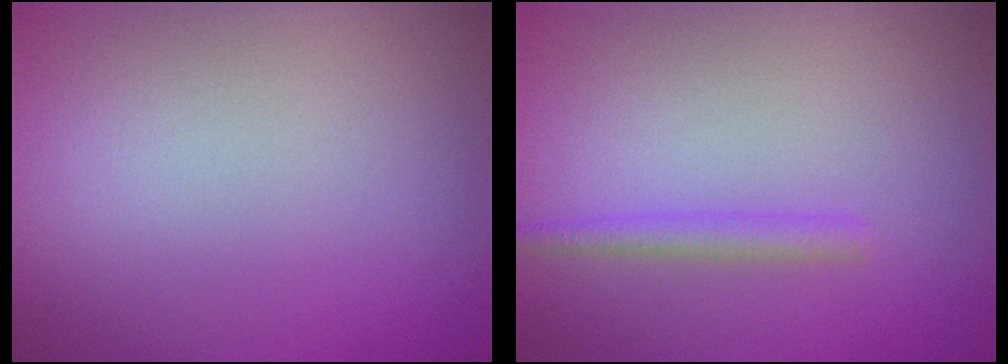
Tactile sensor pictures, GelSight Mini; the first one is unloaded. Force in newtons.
{"total": 1.6, "press": 1.6, "slide": 0.0}